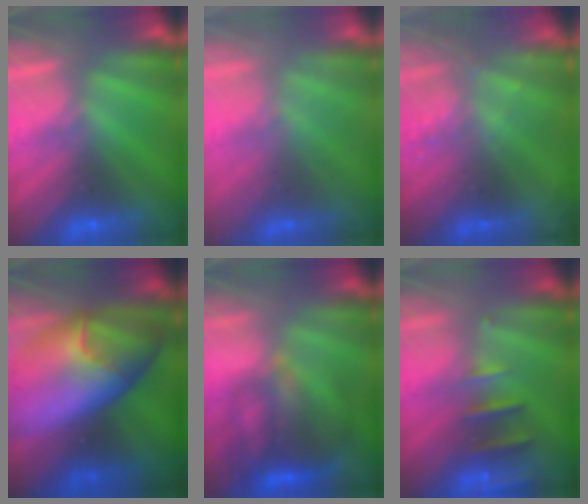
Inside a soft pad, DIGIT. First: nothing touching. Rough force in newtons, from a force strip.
{"total": 2.3}
{"total": 2.4}
{"total": 8.7}
{"total": 4.4}
{"total": 2.4}